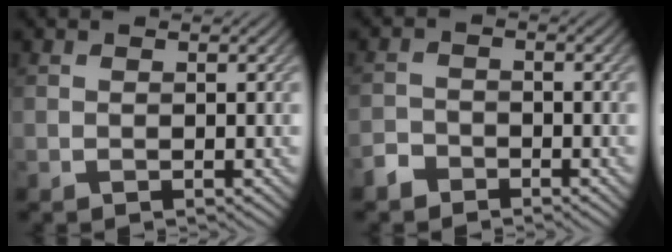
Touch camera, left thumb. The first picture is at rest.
{"total": 2.4, "force": [-2.0, 1.3, 0.5], "torque": [-0.010, 0.001, -0.048]}